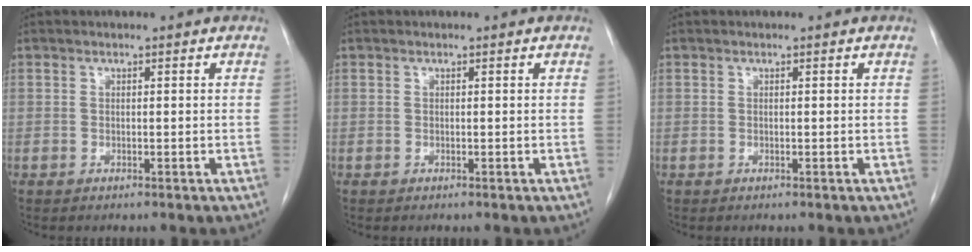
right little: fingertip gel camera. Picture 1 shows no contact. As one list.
[{"total": 0.0}, {"total": 0.0}]